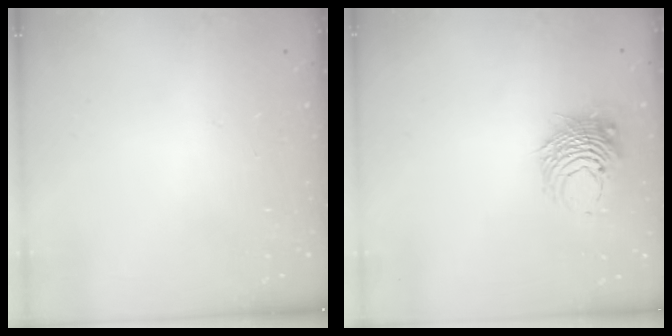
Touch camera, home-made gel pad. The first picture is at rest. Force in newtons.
{"total": 8.5, "press": 8.5, "slide": 0.4}